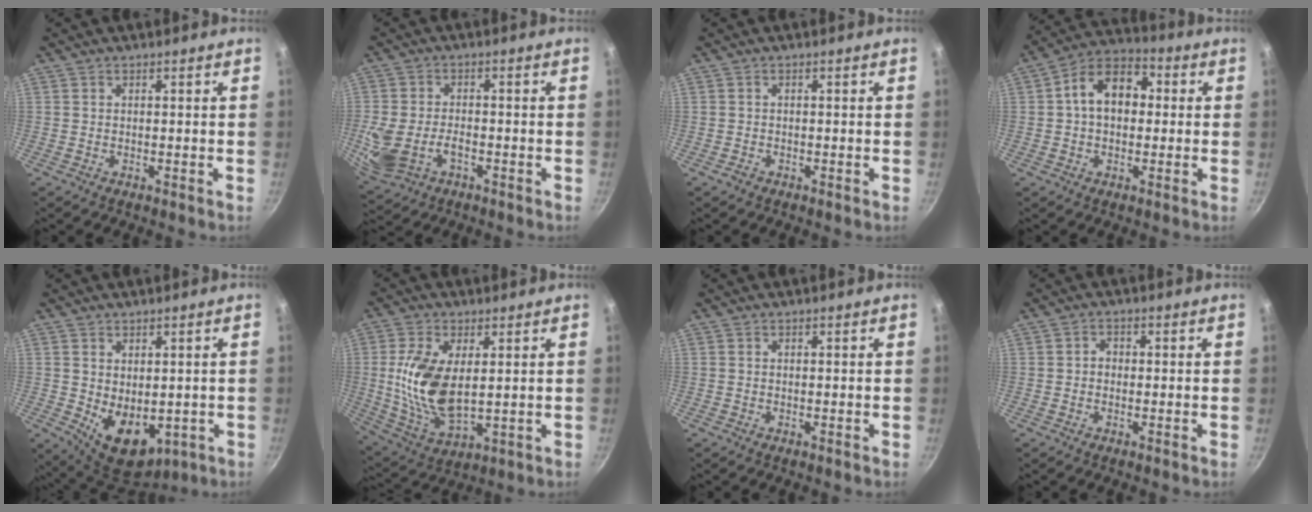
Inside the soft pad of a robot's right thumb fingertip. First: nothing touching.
{"total": 9.5, "force": [-2.7, 6.1, 6.8], "torque": [-0.138, 0.007, -0.047]}
{"total": 1.1, "force": [-0.7, 0.8, 0.3], "torque": [-0.008, 0.007, -0.013]}
{"total": 11.9, "force": [1.2, 8.3, 8.5], "torque": [-0.101, 0.034, -0.001]}
{"total": 10.6, "force": [-0.9, 7.3, 7.6], "torque": [-0.091, -0.020, 0.010]}
{"total": 14.3, "force": [1.8, 7.5, 12.1], "torque": [-0.238, -0.016, 0.043]}
{"total": 0.0}
{"total": 2.0, "force": [-0.2, 1.6, 1.1], "torque": [-0.015, 0.009, -0.008]}